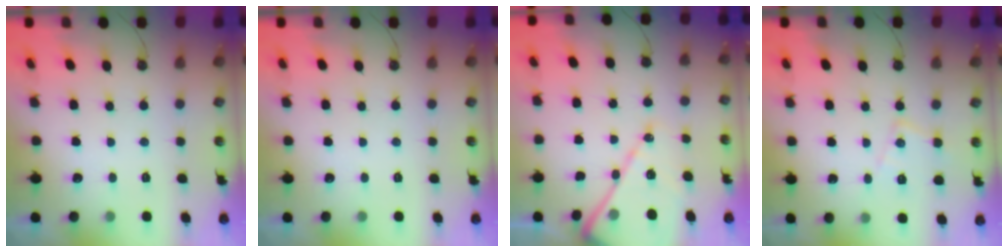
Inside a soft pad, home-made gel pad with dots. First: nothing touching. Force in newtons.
{"total": 0.0}
{"total": 15.9, "press": 15.8, "slide": 1.9}
{"total": 9.7, "press": 9.7, "slide": 0.7}